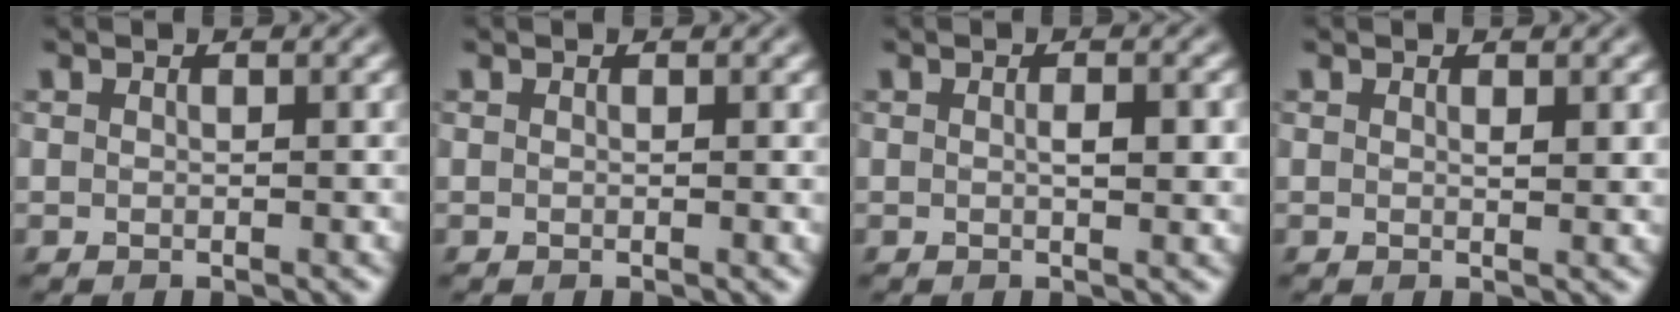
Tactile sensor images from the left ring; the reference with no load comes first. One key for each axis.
{"total": 0.0}
{"total": 2.0, "fx": 0.1, "fy": 0.6, "fz": 1.9, "tx": -0.028, "ty": -0.001, "tz": 0.000}
{"total": 1.0, "fx": 0.4, "fy": 0.2, "fz": 0.9, "tx": -0.011, "ty": -0.005, "tz": 0.007}